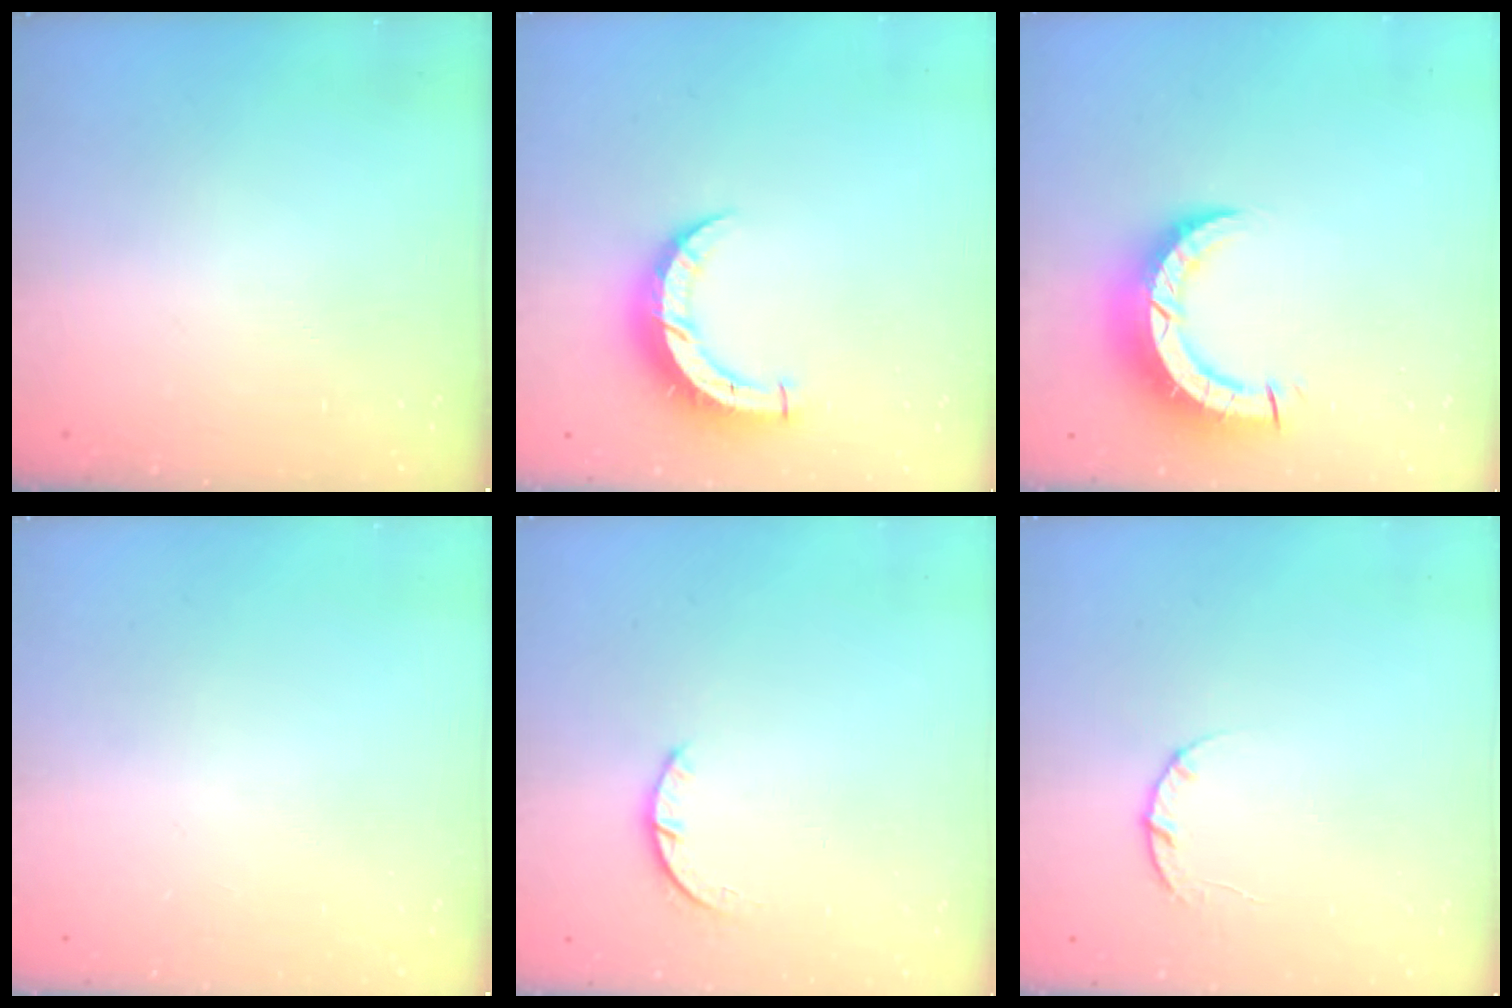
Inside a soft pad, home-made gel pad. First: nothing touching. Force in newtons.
{"total": 7.9, "press": 7.8, "slide": 0.8}
{"total": 8.6, "press": 8.5, "slide": 0.9}
{"total": 0.0}
{"total": 2.4, "press": 2.4, "slide": 0.3}
{"total": 3.6, "press": 3.5, "slide": 0.5}